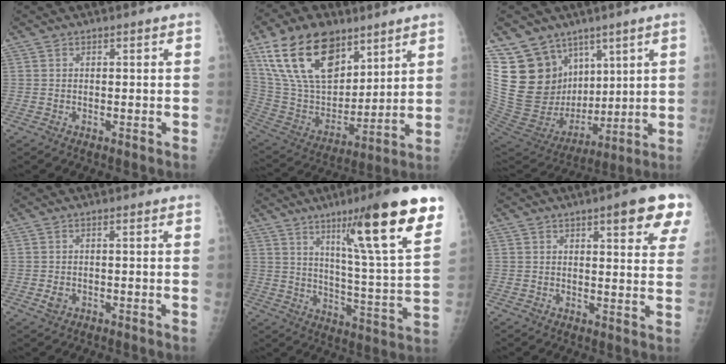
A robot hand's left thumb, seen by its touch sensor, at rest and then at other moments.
{"total": 21.9, "force": [12.8, 12.4, 12.6], "torque": [-0.198, -0.044, 0.244]}
{"total": 20.6, "force": [10.3, 14.8, 9.9], "torque": [-0.154, -0.034, 0.221]}
{"total": 1.7, "force": [-0.2, 0.7, 1.6], "torque": [-0.031, -0.001, -0.001]}
{"total": 21.6, "force": [12.7, 2.0, 17.4], "torque": [-0.228, -0.056, 0.193]}
{"total": 11.3, "force": [6.5, 3.0, 8.7], "torque": [-0.073, -0.026, 0.075]}